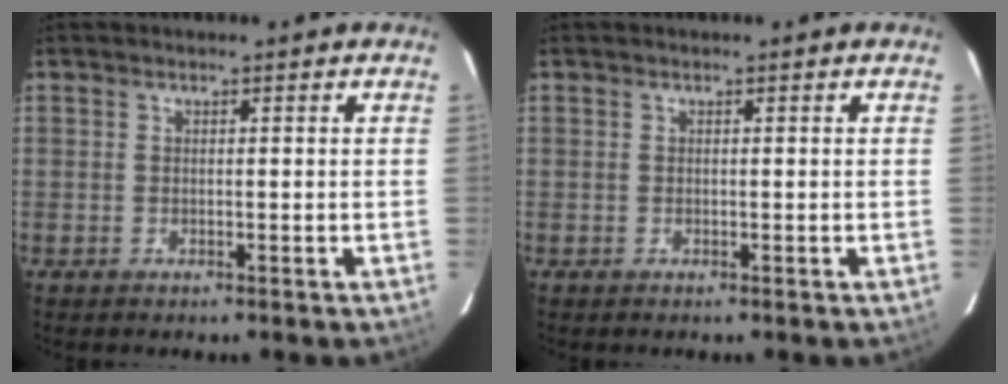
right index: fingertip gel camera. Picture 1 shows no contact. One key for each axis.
{"total": 0.0}